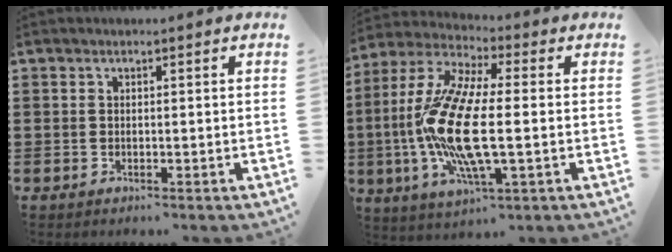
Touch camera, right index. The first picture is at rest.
{"total": 15.4, "force": [-1.7, 4.6, 14.6], "torque": [-0.326, -0.024, -0.038]}